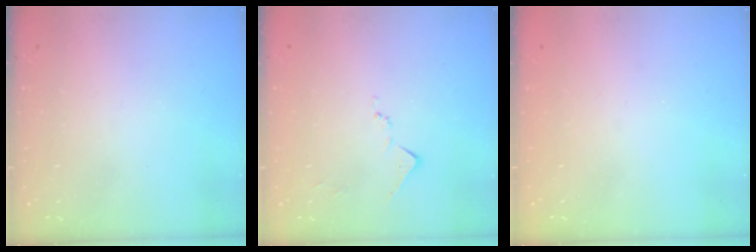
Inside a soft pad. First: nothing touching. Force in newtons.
{"total": 7.3, "press": 7.2, "slide": 0.7}
{"total": 1.0, "press": 1.0, "slide": 0.2}